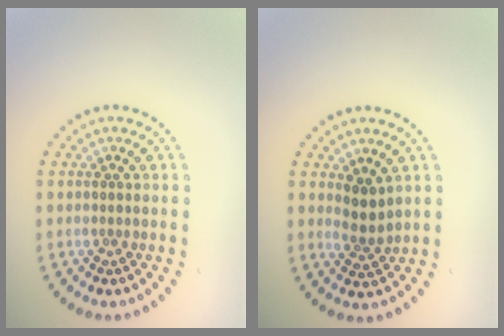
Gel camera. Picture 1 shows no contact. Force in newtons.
{"total": 2.2, "press": 1.8, "slide": 1.3}